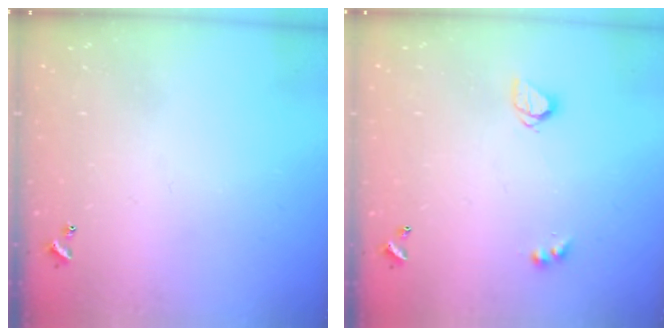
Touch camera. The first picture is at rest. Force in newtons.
{"total": 3.4, "press": 3.3, "slide": 0.4}